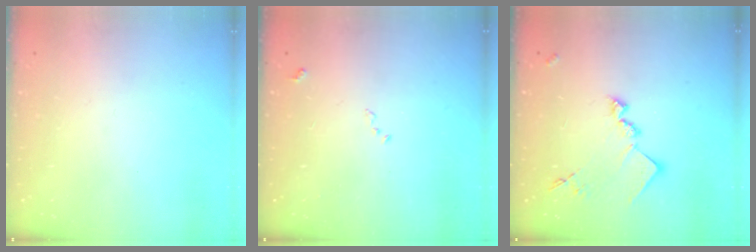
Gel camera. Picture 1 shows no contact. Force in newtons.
{"total": 8.4, "press": 8.3, "slide": 0.9}
{"total": 13.5, "press": 13.5, "slide": 0.6}